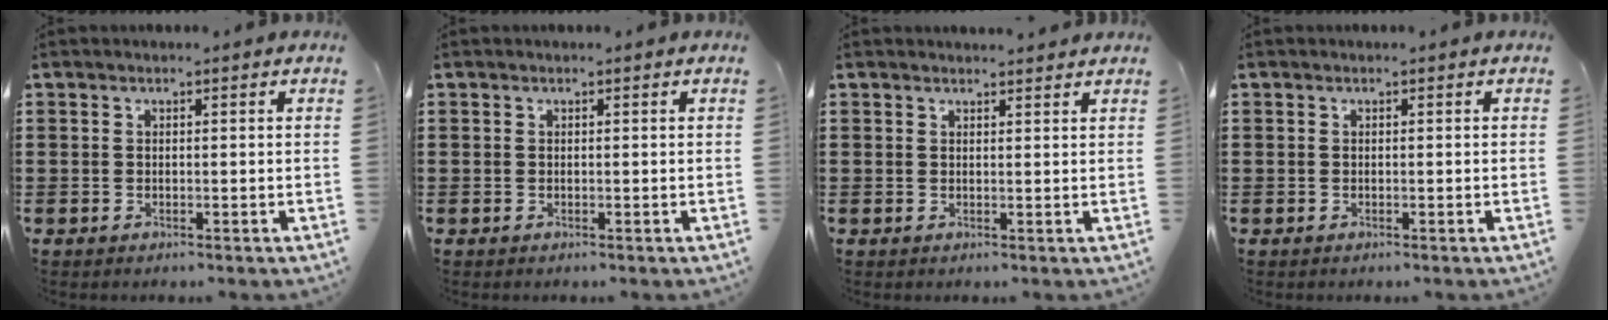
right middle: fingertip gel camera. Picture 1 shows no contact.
{"total": 0.0}
{"total": 1.1, "force": [1.1, 0.0, 0.2], "torque": [0.002, -0.005, 0.019]}
{"total": 0.0}